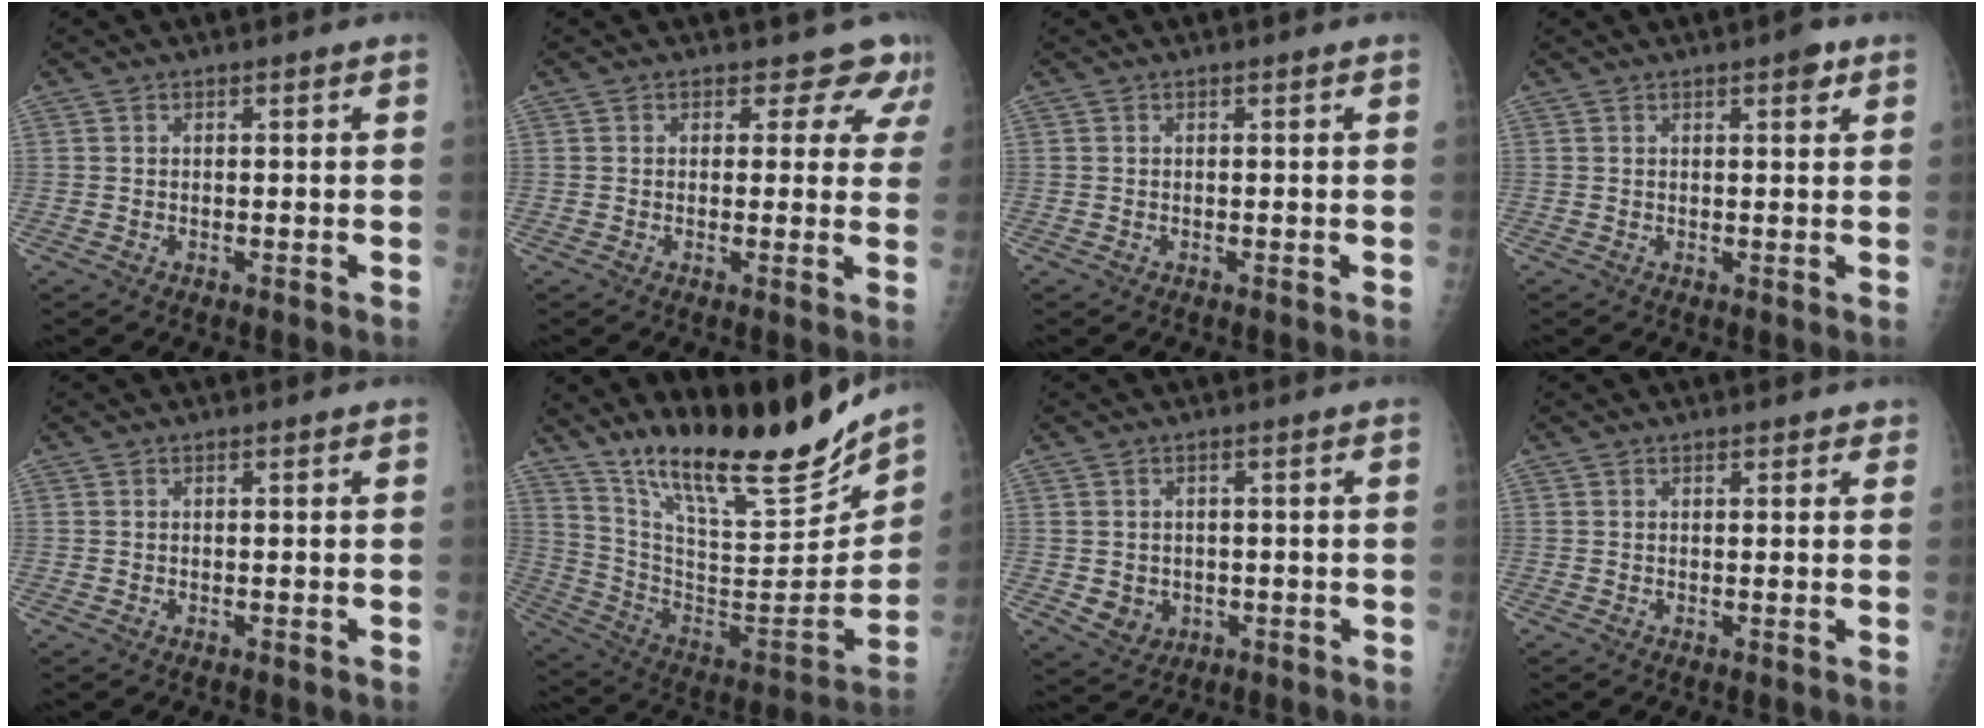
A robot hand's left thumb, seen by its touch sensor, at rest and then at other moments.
{"total": 6.0, "force": [4.8, 3.5, 0.9], "torque": [0.033, -0.020, 0.033]}
{"total": 0.0}
{"total": 2.5, "force": [1.4, 0.8, 1.8], "torque": [-0.018, -0.003, 0.016]}
{"total": 0.0}
{"total": 24.9, "force": [19.6, 6.0, 14.0], "torque": [-0.195, -0.099, 0.327]}
{"total": 4.5, "force": [-0.7, 4.0, 1.9], "torque": [-0.016, 0.001, 0.002]}
{"total": 1.4, "force": [1.0, 0.8, 0.6], "torque": [0.003, -0.004, 0.008]}